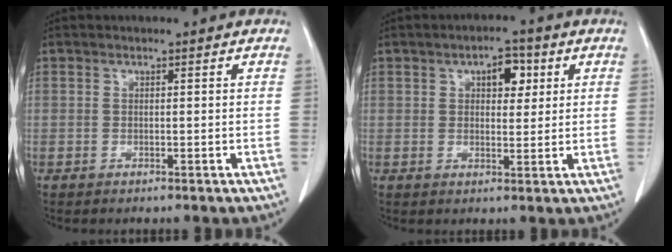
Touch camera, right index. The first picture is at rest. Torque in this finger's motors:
{"motor_torque": [0.42, 0.40, 0.08, 0.03]}